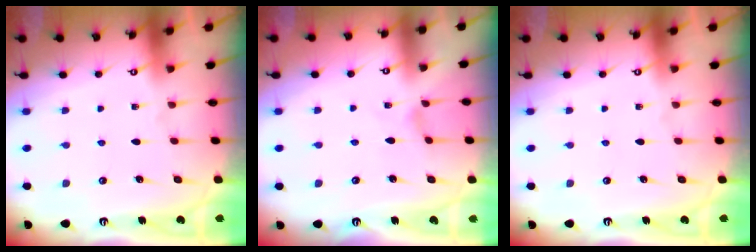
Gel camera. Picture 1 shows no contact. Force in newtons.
{"total": 0.0}
{"total": 0.0}